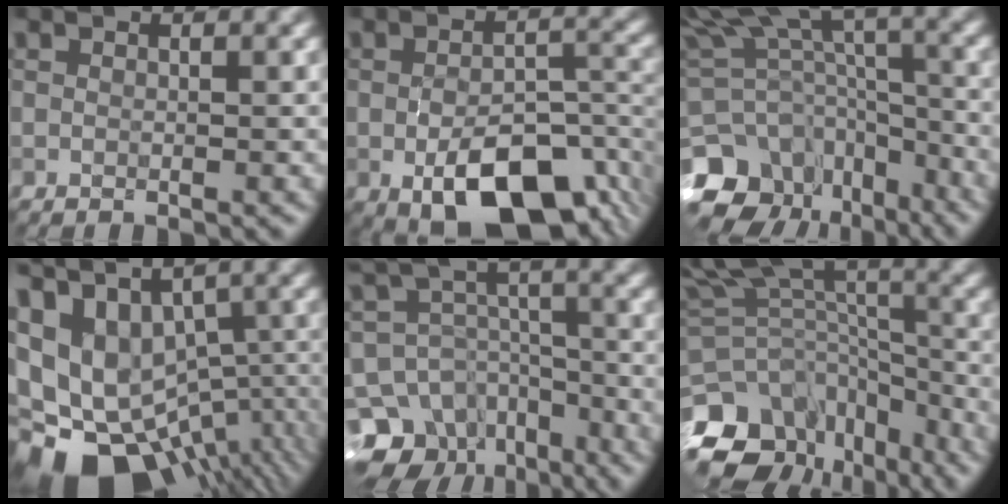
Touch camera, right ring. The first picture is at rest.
{"total": 10.1, "force": [-4.9, 4.9, 7.4], "torque": [-0.119, -0.011, -0.058]}
{"total": 15.2, "force": [-8.9, 10.4, 6.4], "torque": [-0.138, -0.014, -0.094]}
{"total": 13.3, "force": [-2.8, 8.9, 9.5], "torque": [-0.152, -0.004, 0.014]}
{"total": 13.5, "force": [-9.4, 8.6, 4.4], "torque": [-0.090, 0.003, -0.118]}
{"total": 13.2, "force": [-9.8, 7.6, 4.4], "torque": [-0.082, 0.019, -0.121]}